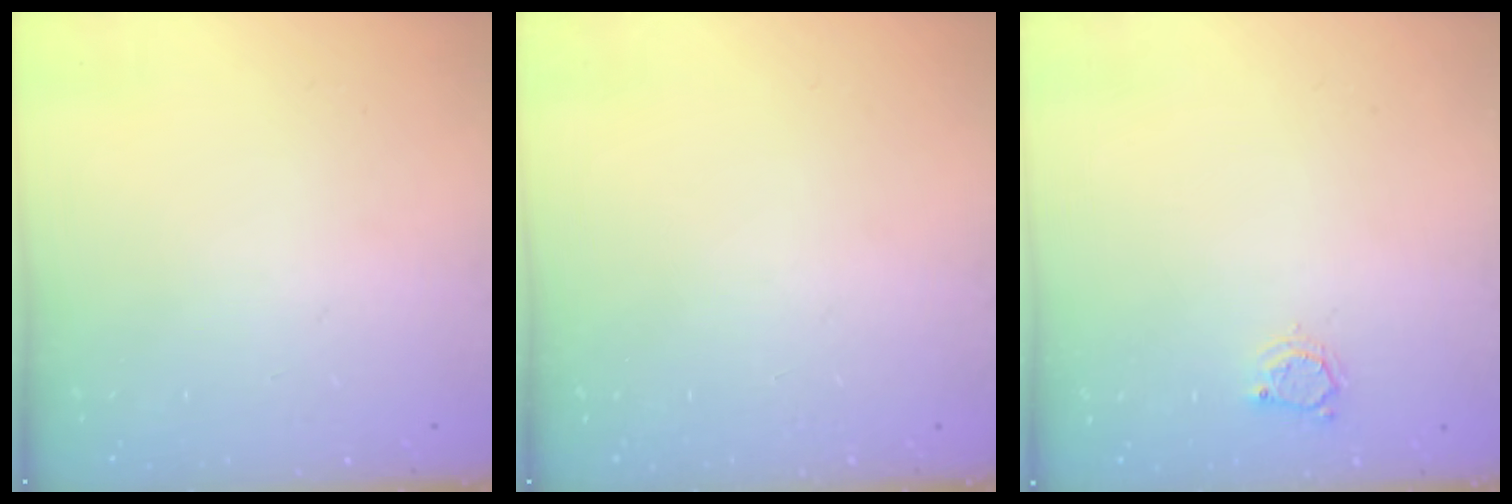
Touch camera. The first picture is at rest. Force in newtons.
{"total": 0.0}
{"total": 3.2, "press": 3.2, "slide": 0.5}